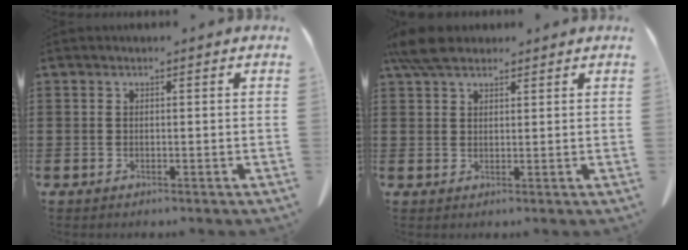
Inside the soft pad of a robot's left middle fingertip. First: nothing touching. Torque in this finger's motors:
{"motor_torque": [1.36, 0.78, 0.43, 0.14]}